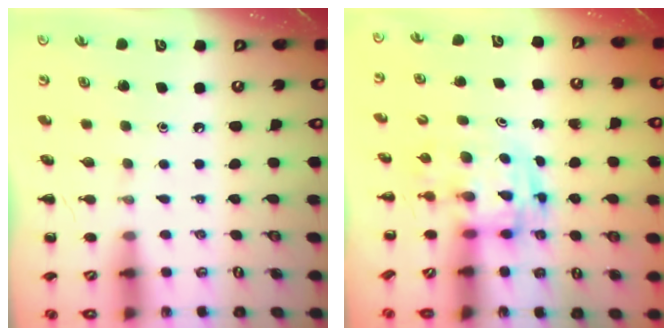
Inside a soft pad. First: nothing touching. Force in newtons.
{"total": 2.9, "press": 2.9, "slide": 0.5}